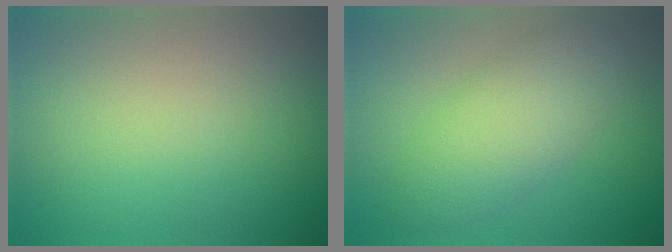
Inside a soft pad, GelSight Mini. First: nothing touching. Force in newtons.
{"total": 5.0, "press": 5.0, "slide": 0.2}